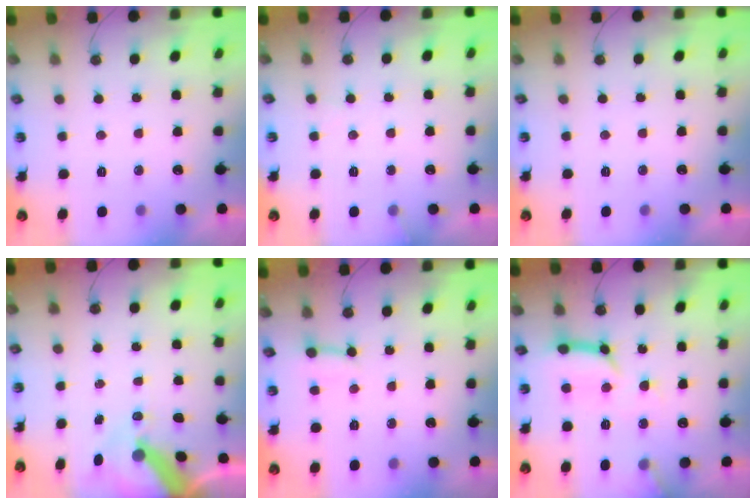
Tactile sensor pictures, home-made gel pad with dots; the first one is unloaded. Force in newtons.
{"total": 4.4, "press": 4.3, "slide": 0.2}
{"total": 0.0}
{"total": 10.3, "press": 10.2, "slide": 1.4}
{"total": 3.0, "press": 2.9, "slide": 0.3}
{"total": 12.4, "press": 12.4, "slide": 0.8}